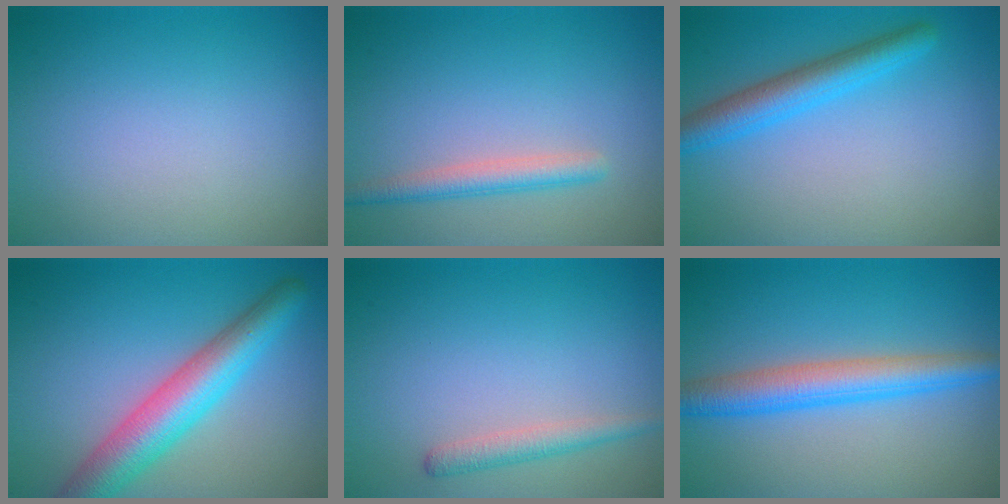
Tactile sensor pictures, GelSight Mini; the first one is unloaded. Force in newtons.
{"total": 2.6, "press": 2.6, "slide": 0.1}
{"total": 3.9, "press": 3.9, "slide": 0.2}
{"total": 6.6, "press": 6.6, "slide": 0.2}
{"total": 1.9, "press": 1.9, "slide": 0.1}
{"total": 4.9, "press": 4.9, "slide": 0.1}